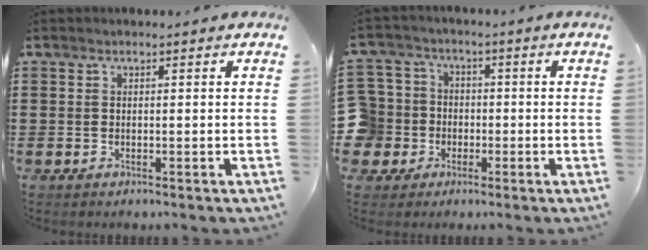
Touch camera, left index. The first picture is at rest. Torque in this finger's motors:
{"motor_torque": [0.44, 0.22, 0.07, -0.04]}